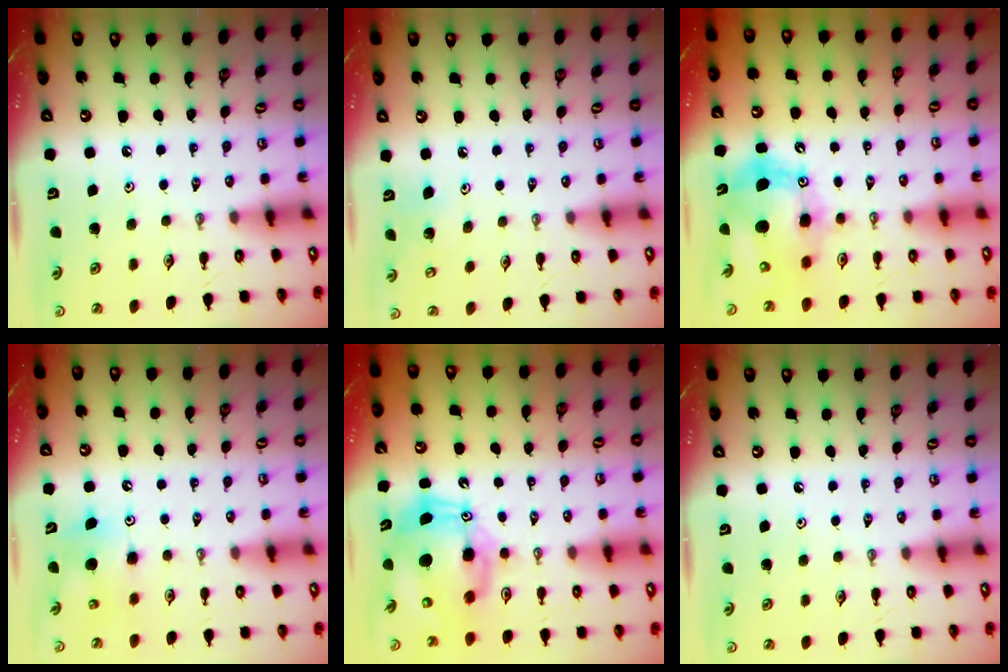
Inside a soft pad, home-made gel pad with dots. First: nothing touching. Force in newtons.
{"total": 5.8, "press": 5.8, "slide": 0.9}
{"total": 12.7, "press": 12.4, "slide": 2.7}
{"total": 8.1, "press": 8.0, "slide": 0.7}
{"total": 12.5, "press": 12.3, "slide": 2.4}
{"total": 0.0}